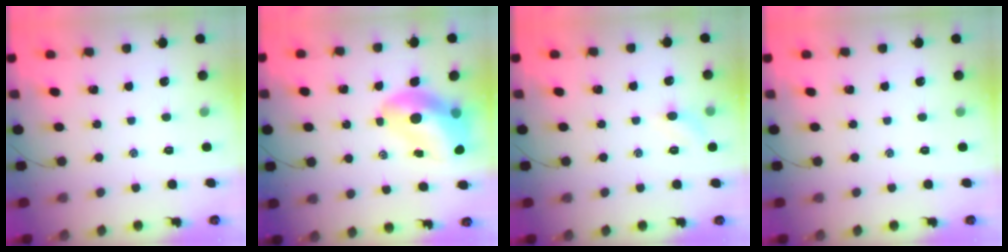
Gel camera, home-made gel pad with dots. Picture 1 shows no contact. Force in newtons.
{"total": 13.3, "press": 12.7, "slide": 4.0}
{"total": 4.5, "press": 4.2, "slide": 1.6}
{"total": 0.0}